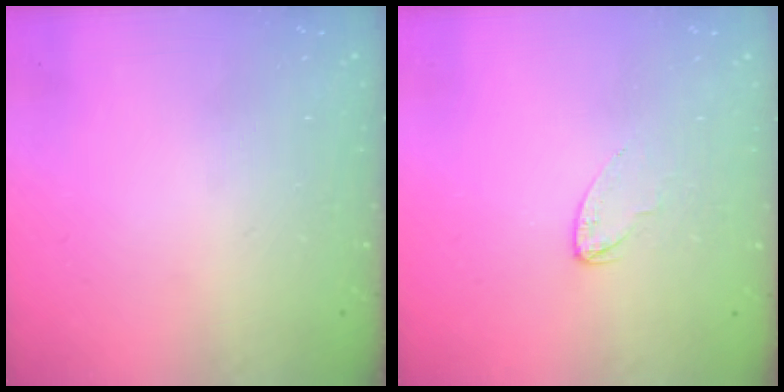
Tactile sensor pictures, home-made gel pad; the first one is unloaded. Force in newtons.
{"total": 2.1, "press": 2.1, "slide": 0.2}